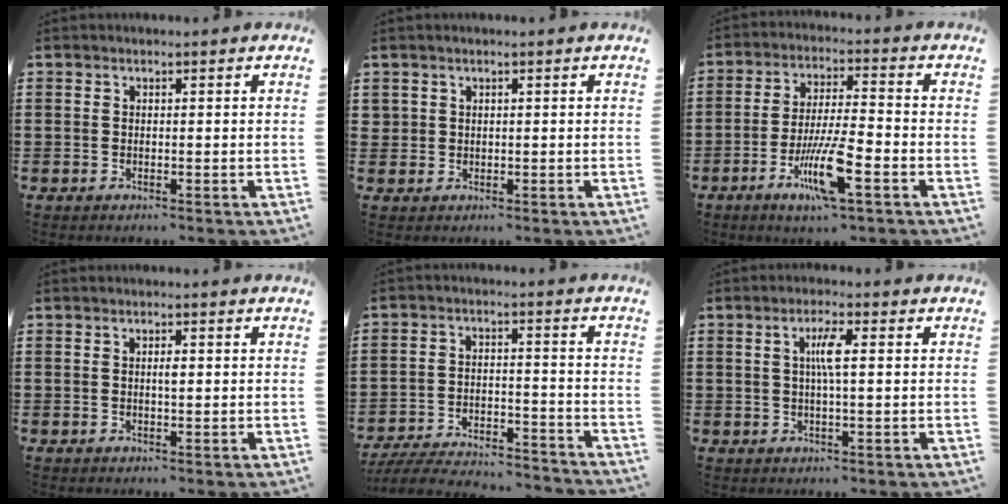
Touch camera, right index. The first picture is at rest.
{"total": 1.2, "force": [0.7, 1.0, 0.2], "torque": [-0.006, 0.003, 0.014]}
{"total": 10.1, "force": [-4.5, 1.8, 8.9], "torque": [-0.181, -0.007, -0.085]}
{"total": 1.3, "force": [0.1, 0.3, 1.2], "torque": [-0.024, 0.001, 0.001]}
{"total": 6.2, "force": [-6.0, 0.3, 1.4], "torque": [-0.040, -0.002, -0.124]}
{"total": 3.6, "force": [0.4, 0.4, 3.6], "torque": [-0.069, 0.001, 0.003]}